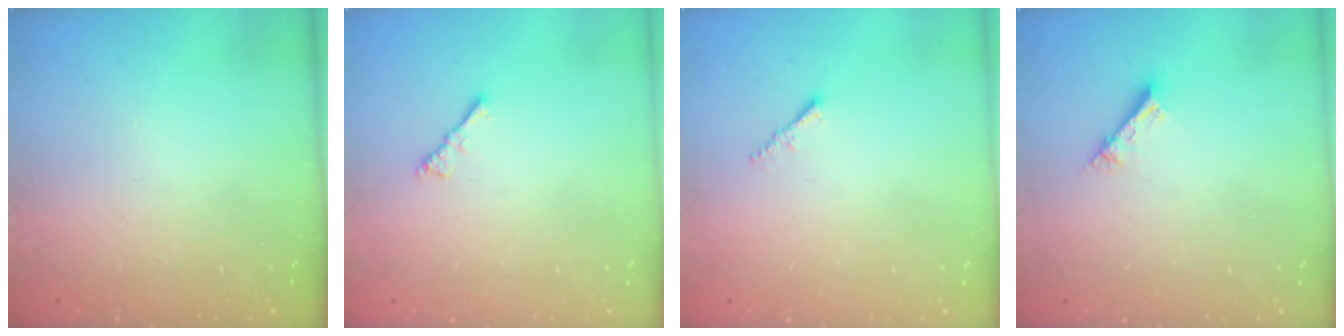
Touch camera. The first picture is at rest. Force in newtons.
{"total": 2.1, "press": 2.1, "slide": 0.5}
{"total": 1.2, "press": 1.1, "slide": 0.4}
{"total": 2.6, "press": 2.6, "slide": 0.2}